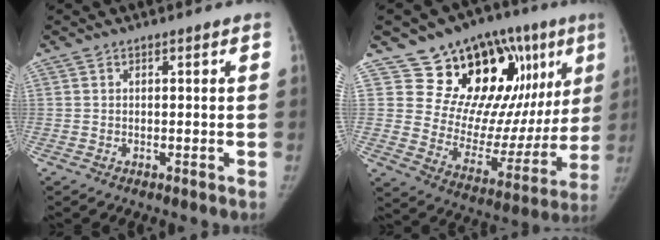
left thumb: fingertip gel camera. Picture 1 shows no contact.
{"total": 25.2, "force": [12.0, 13.7, 17.4], "torque": [-0.176, -0.038, 0.195]}